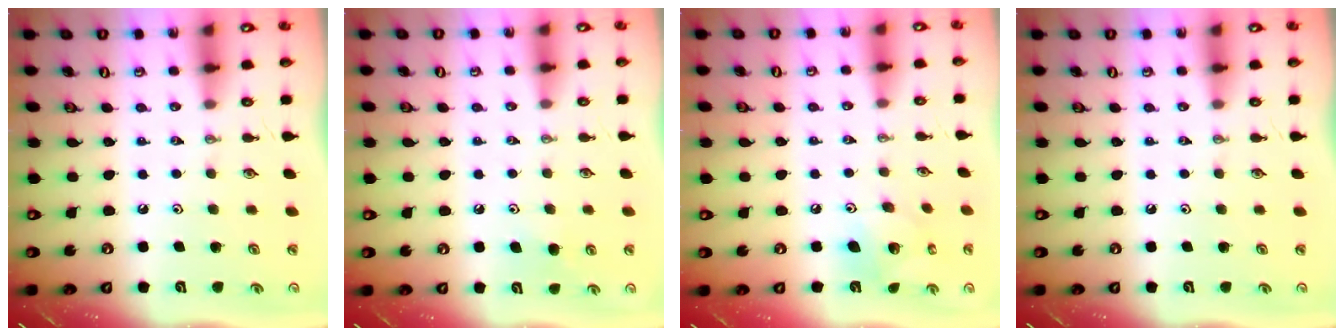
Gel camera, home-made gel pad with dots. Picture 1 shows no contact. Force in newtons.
{"total": 5.5, "press": 5.4, "slide": 1.2}
{"total": 9.5, "press": 9.4, "slide": 0.7}
{"total": 0.0}